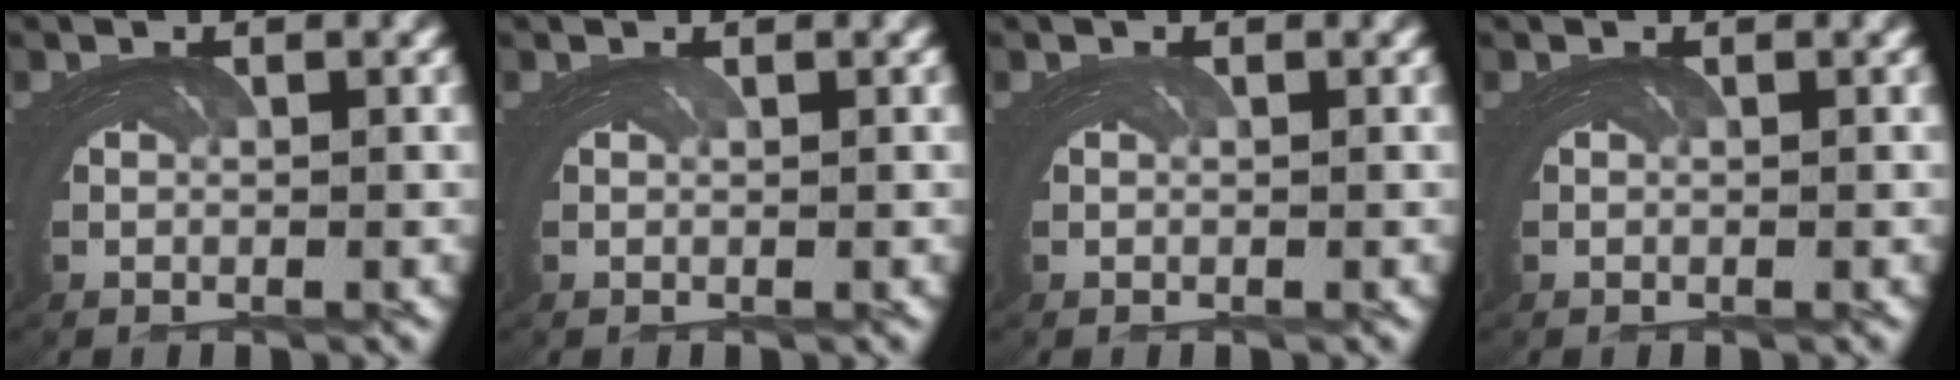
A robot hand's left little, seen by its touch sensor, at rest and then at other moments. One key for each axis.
{"total": 0.8, "fx": 0.2, "fy": -0.5, "fz": -0.6, "tx": 0.018, "ty": 0.003, "tz": 0.002}
{"total": 0.9, "fx": 0.1, "fy": -0.4, "fz": -0.9, "tx": 0.020, "ty": 0.003, "tz": 0.000}
{"total": 0.0}